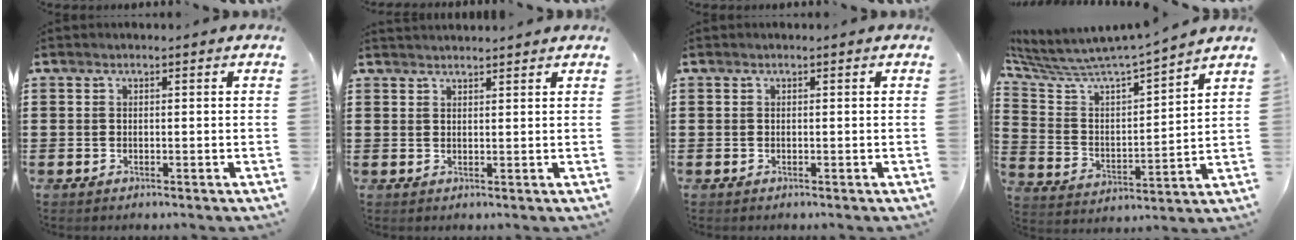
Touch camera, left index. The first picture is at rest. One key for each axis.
{"total": 1.7, "fx": 1.7, "fy": 0.0, "fz": 0.0, "tx": -0.005, "ty": 0.002, "tz": 0.034}
{"total": 0.0}
{"total": 5.9, "fx": 5.6, "fy": 0.3, "fz": 1.7, "tx": -0.067, "ty": -0.055, "tz": 0.088}